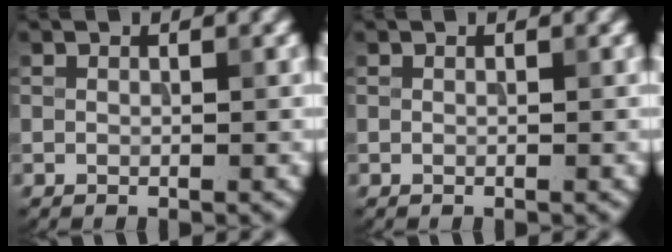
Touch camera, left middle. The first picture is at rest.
{"total": 0.0}